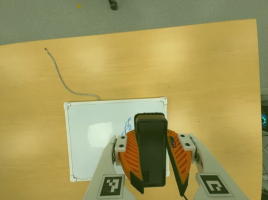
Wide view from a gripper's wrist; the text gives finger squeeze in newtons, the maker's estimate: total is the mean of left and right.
{"total": 12.3, "left": 11.4, "right": 13.1}